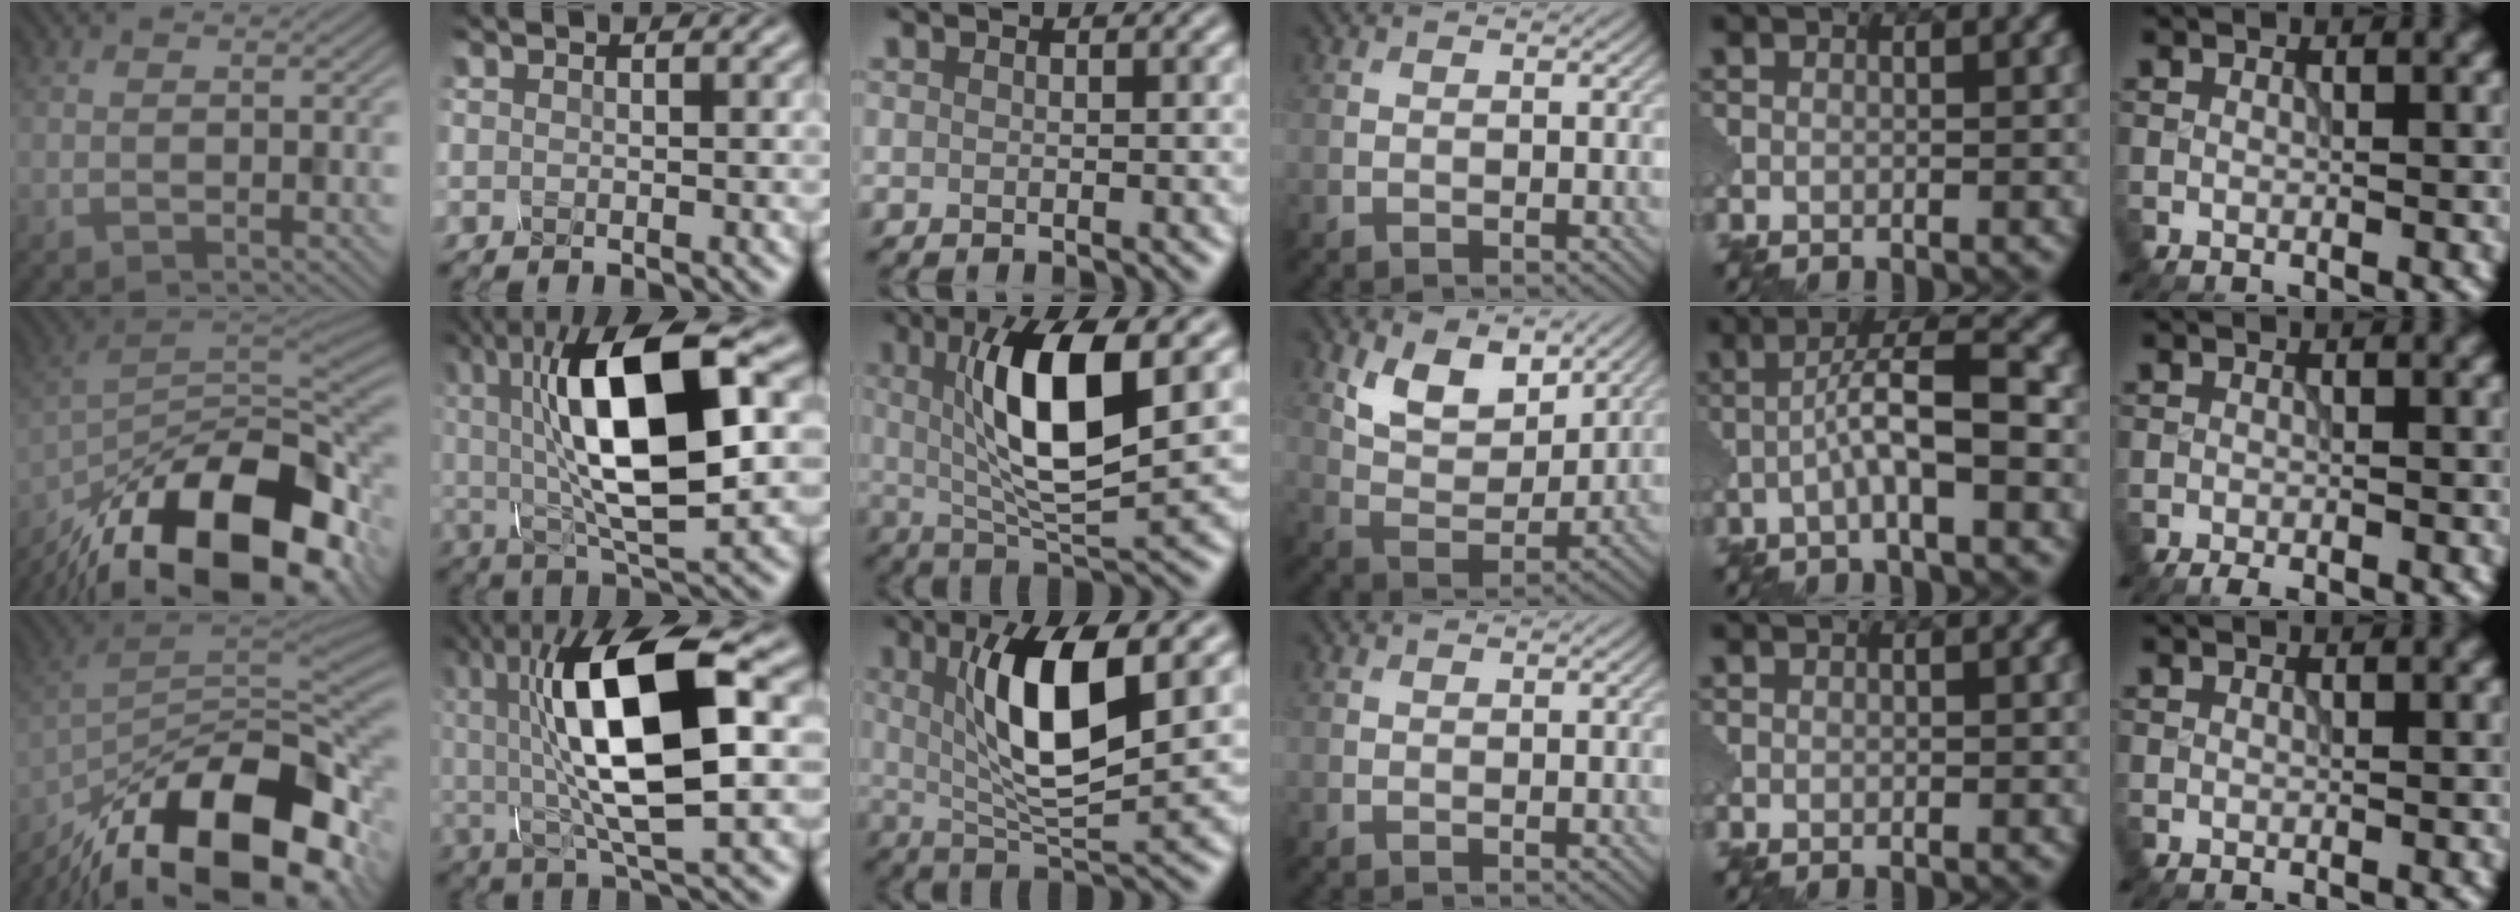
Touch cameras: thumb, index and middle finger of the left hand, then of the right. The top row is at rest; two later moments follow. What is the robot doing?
{"motion": "assemble", "object": "glue stick"}